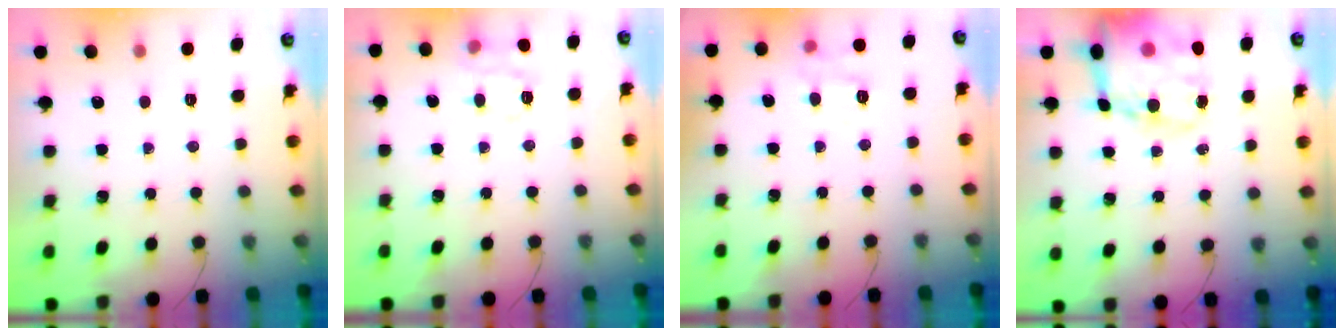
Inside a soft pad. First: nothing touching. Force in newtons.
{"total": 10.9, "press": 10.9, "slide": 0.1}
{"total": 6.4, "press": 6.4, "slide": 0.9}
{"total": 21.3, "press": 20.7, "slide": 5.1}